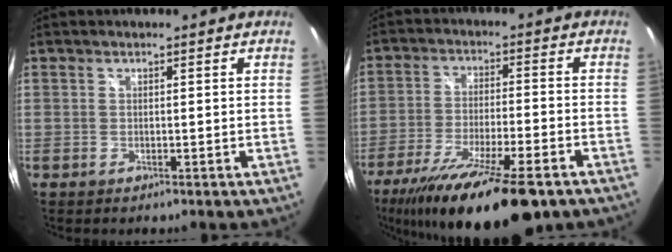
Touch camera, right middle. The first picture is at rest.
{"total": 20.6, "force": [-14.7, 4.3, 13.7], "torque": [-0.256, -0.047, -0.240]}